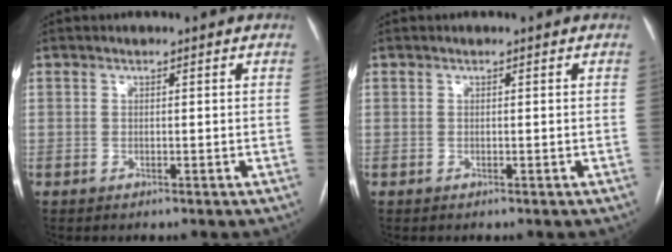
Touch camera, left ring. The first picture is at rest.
{"total": 0.0}